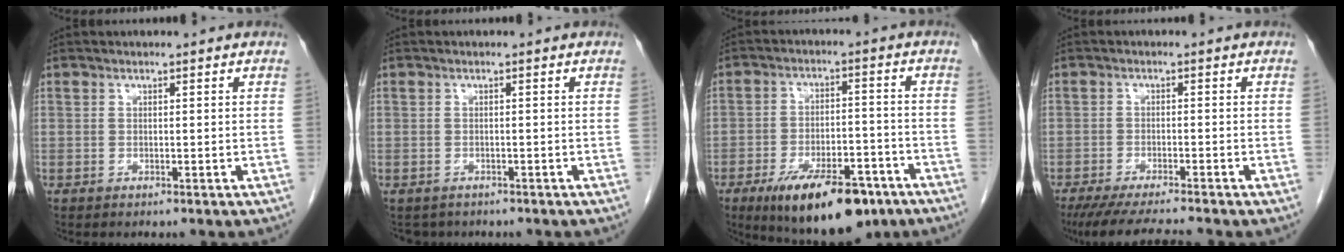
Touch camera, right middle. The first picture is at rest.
{"total": 2.7, "force": [-2.2, 1.4, 0.2], "torque": [-0.006, 0.000, -0.030]}
{"total": 15.1, "force": [-9.6, 5.6, 10.2], "torque": [-0.147, -0.003, -0.144]}
{"total": 7.5, "force": [-6.8, -0.7, 3.2], "torque": [-0.044, -0.019, -0.112]}